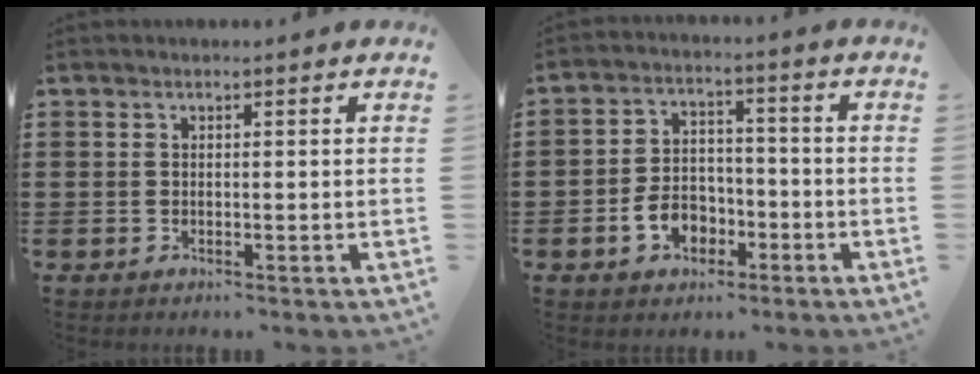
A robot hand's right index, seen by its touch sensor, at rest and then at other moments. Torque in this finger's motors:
{"motor_torque": [1.71, 0.43, 0.53, 0.15]}